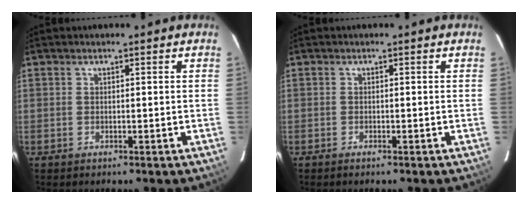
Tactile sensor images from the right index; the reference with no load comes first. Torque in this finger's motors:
{"motor_torque": [0.02, 0.05, 0.08, 0.01]}